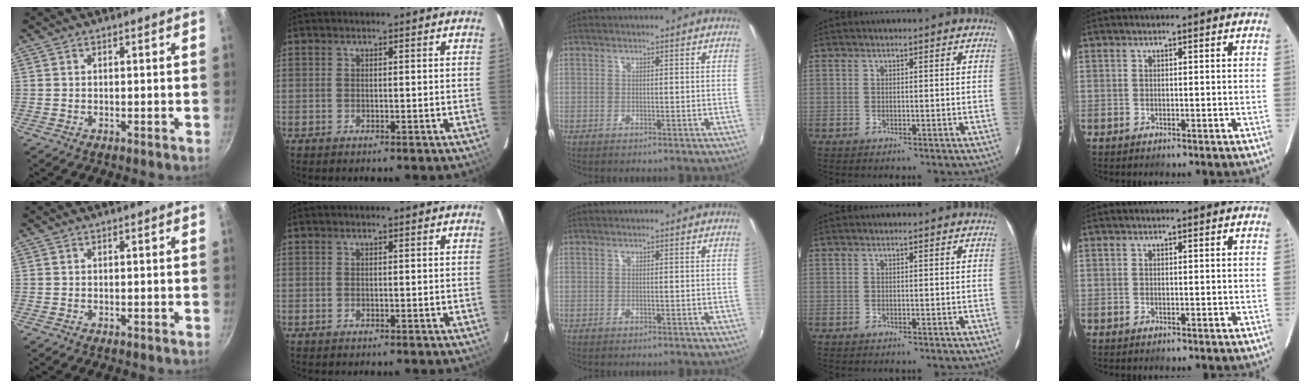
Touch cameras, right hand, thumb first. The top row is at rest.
{}